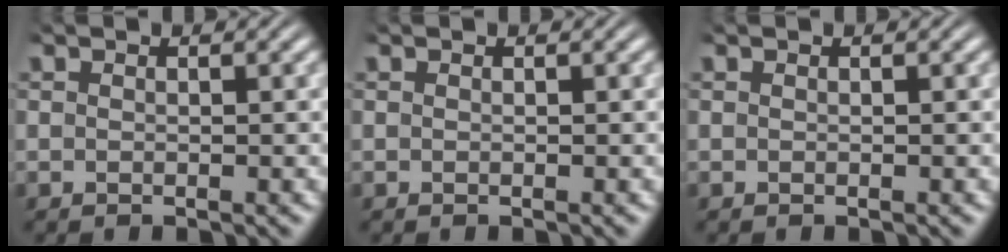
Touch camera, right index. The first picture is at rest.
{"total": 0.0}
{"total": 0.0}